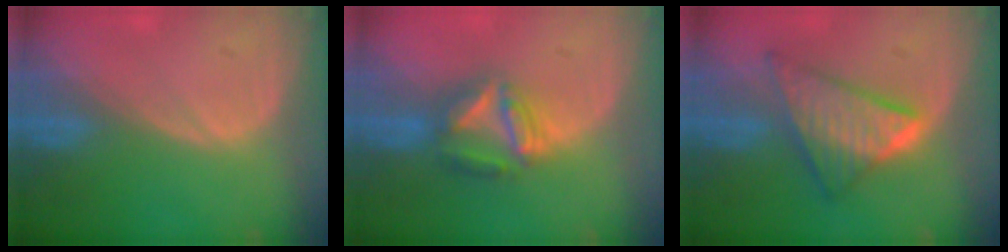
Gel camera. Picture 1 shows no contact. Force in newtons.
{"total": 6.6, "press": 6.3, "slide": 2.2}
{"total": 8.7, "press": 8.7, "slide": 0.7}